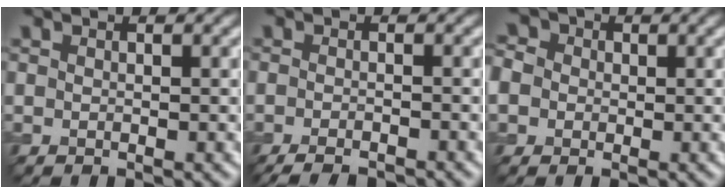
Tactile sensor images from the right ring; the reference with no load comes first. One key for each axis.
{"total": 3.9, "fx": -2.9, "fy": 1.0, "fz": 2.3, "tx": -0.033, "ty": -0.001, "tz": -0.044}
{"total": 6.0, "fx": 0.5, "fy": 5.4, "fz": 2.5, "tx": -0.059, "ty": 0.029, "tz": -0.028}